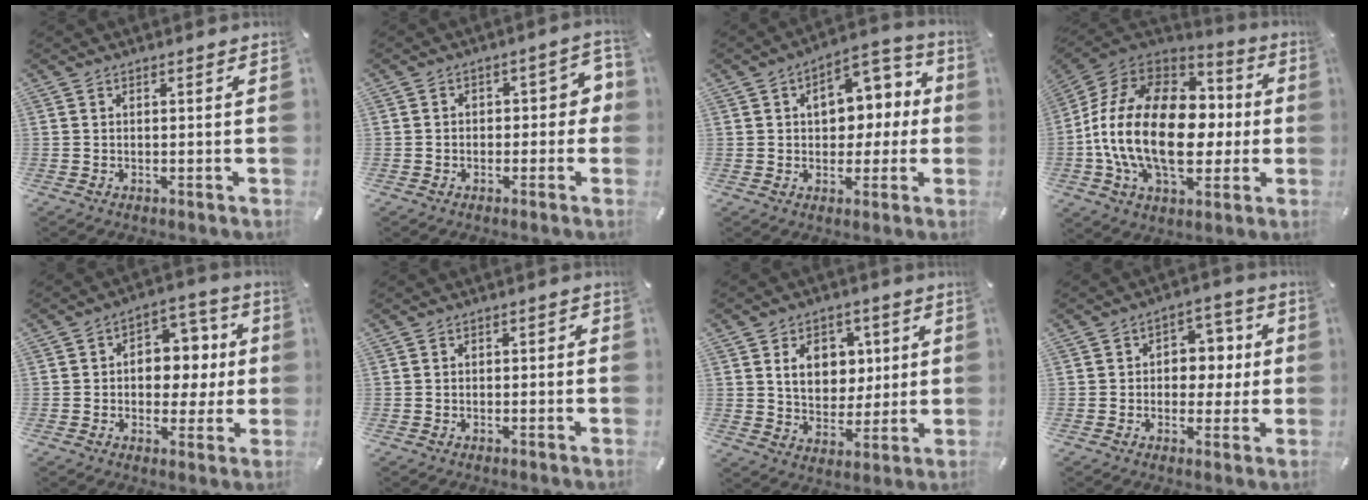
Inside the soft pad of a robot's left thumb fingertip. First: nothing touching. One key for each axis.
{"total": 5.4, "fx": -1.1, "fy": 3.7, "fz": 3.7, "tx": -0.044, "ty": 0.011, "tz": -0.029}
{"total": 11.4, "fx": 1.8, "fy": 8.3, "fz": 7.6, "tx": -0.089, "ty": -0.007, "tz": 0.028}
{"total": 25.9, "fx": -2.7, "fy": 17.2, "fz": 19.1, "tx": -0.368, "ty": 0.021, "tz": -0.038}
{"total": 9.2, "fx": 0.0, "fy": 7.8, "fz": 5.0, "tx": -0.058, "ty": 0.000, "tz": -0.002}
{"total": 1.2, "fx": -0.8, "fy": 0.7, "fz": 0.4, "tx": -0.009, "ty": 0.005, "tz": -0.020}
{"total": 10.7, "fx": 2.8, "fy": 8.5, "fz": 6.0, "tx": -0.091, "ty": 0.003, "tz": 0.049}
{"total": 7.3, "fx": -0.3, "fy": 6.2, "fz": 3.8, "tx": -0.043, "ty": 0.006, "tz": -0.011}